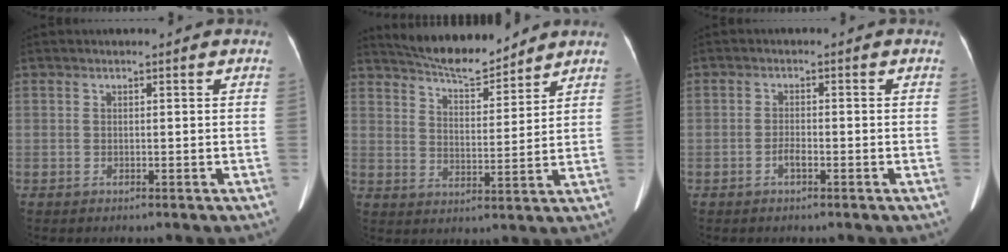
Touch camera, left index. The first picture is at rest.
{"total": 10.0, "force": [9.4, 1.2, 3.1], "torque": [-0.057, 0.005, 0.158]}
{"total": 1.5, "force": [-1.0, 0.3, 1.2], "torque": [-0.022, 0.002, -0.017]}